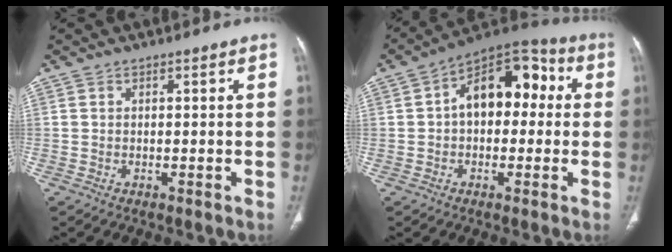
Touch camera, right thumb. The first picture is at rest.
{"total": 14.1, "force": [1.6, 8.9, 10.8], "torque": [-0.117, 0.044, 0.009]}